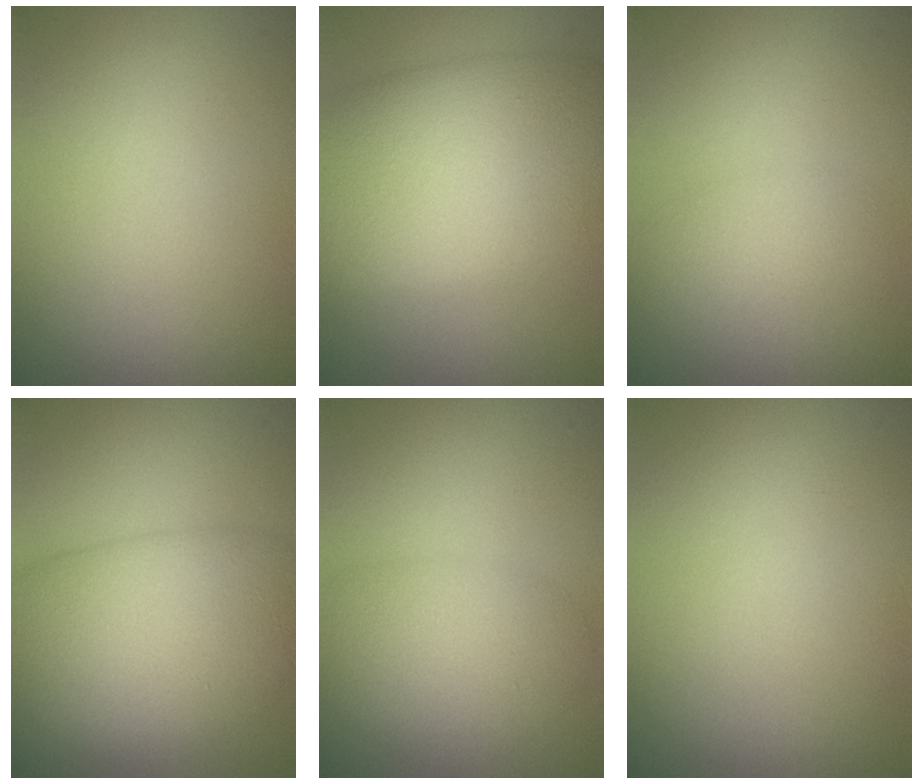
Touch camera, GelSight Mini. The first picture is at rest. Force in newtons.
{"total": 12.0, "press": 12.0, "slide": 0.5}
{"total": 1.7, "press": 1.7, "slide": 0.1}
{"total": 10.1, "press": 10.1, "slide": 0.3}
{"total": 4.2, "press": 4.2, "slide": 0.2}
{"total": 0.0}